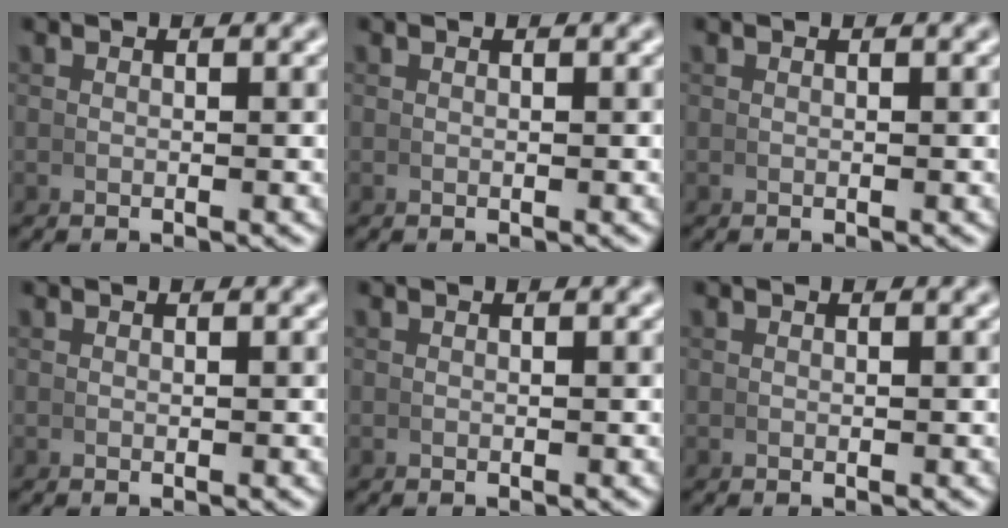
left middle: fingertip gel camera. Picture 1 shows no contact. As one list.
[{"total": 0.0}, {"total": 0.0}, {"total": 0.0}, {"total": 0.0}, {"total": 0.0}]